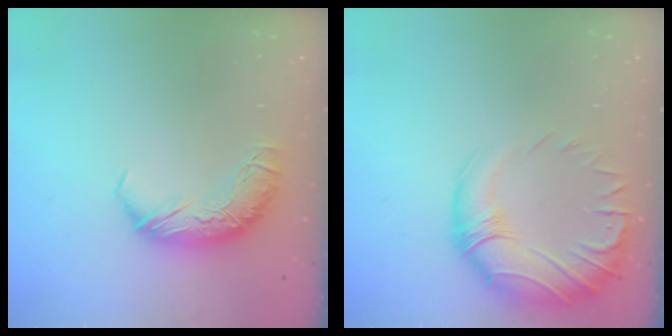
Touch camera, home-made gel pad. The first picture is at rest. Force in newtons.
{"total": 3.8, "press": 1.6, "slide": 3.4}